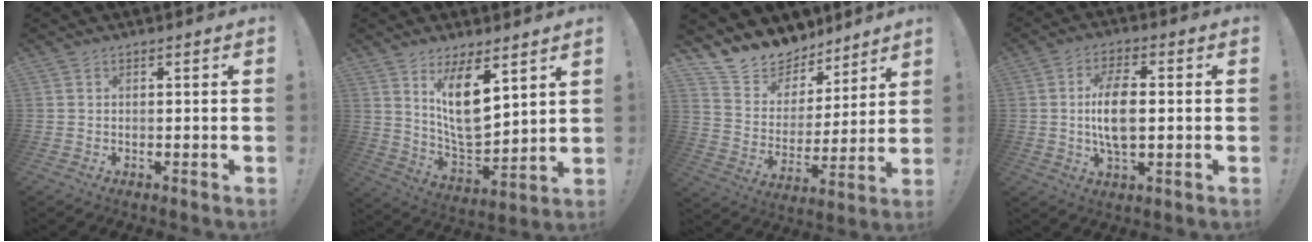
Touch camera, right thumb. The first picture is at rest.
{"total": 14.7, "force": [7.5, 6.7, 10.7], "torque": [-0.183, -0.052, 0.136]}
{"total": 10.9, "force": [9.2, 5.8, 0.8], "torque": [-0.026, -0.083, 0.170]}
{"total": 10.7, "force": [0.0, 4.8, 9.6], "torque": [-0.177, -0.009, -0.008]}